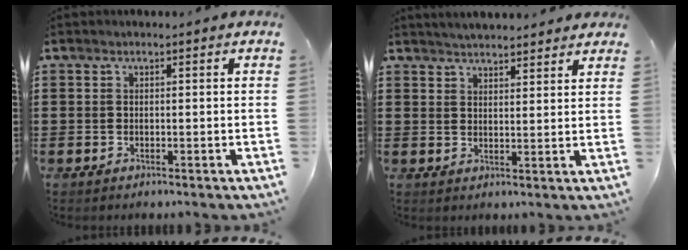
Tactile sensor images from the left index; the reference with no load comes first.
{"total": 3.0, "force": [3.0, 0.0, 0.1], "torque": [-0.011, -0.008, 0.056]}